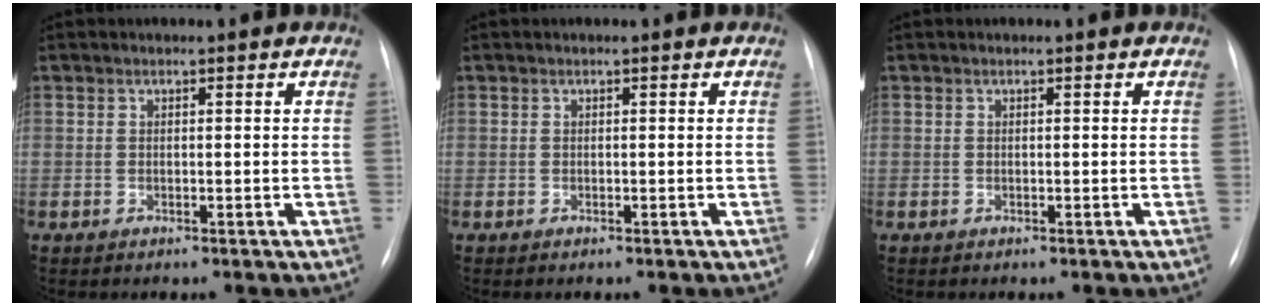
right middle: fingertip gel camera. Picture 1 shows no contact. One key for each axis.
{"total": 0.0}
{"total": 0.0}